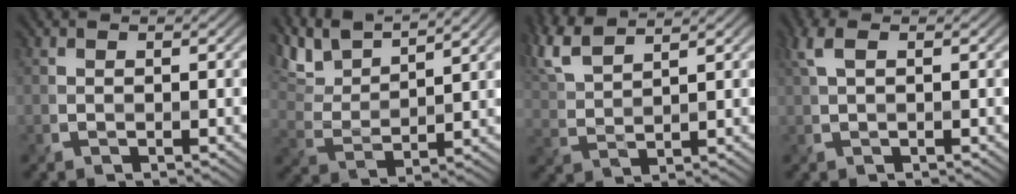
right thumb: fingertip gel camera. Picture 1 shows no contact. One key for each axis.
{"total": 9.1, "fx": 7.1, "fy": 2.2, "fz": 5.2, "tx": -0.126, "ty": 0.017, "tz": 0.137}
{"total": 6.5, "fx": 5.0, "fy": 1.4, "fz": 3.8, "tx": -0.096, "ty": 0.021, "tz": 0.106}
{"total": 2.3, "fx": 0.8, "fy": 0.8, "fz": 2.1, "tx": -0.053, "ty": 0.007, "tz": 0.014}